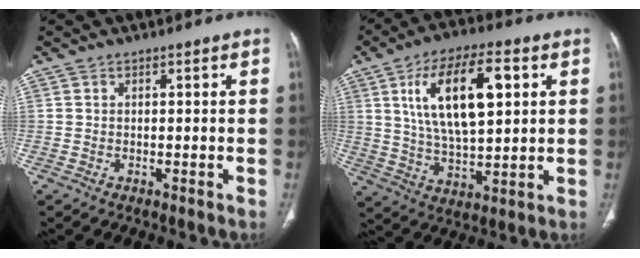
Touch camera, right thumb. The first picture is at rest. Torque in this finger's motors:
{"motor_torque": [-0.55, 2.81, 1.18, 0.27, 0.38]}